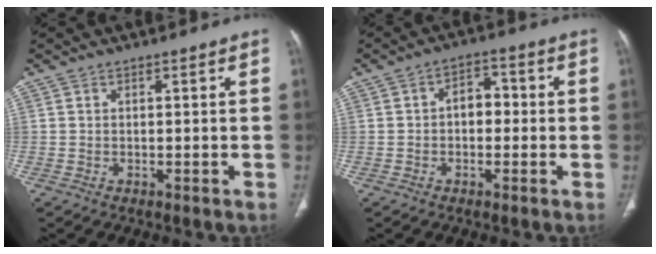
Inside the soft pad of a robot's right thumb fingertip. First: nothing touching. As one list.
[{"total": 4.8, "force": [-0.3, 3.4, 3.4], "torque": [-0.031, 0.019, -0.014]}]